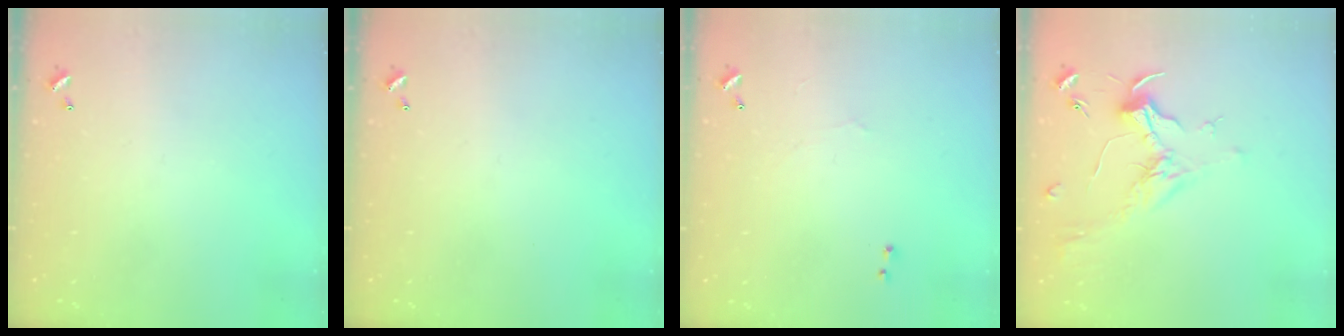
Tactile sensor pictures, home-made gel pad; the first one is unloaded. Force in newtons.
{"total": 0.0}
{"total": 1.0, "press": 0.5, "slide": 0.8}
{"total": 1.8, "press": 1.6, "slide": 0.7}